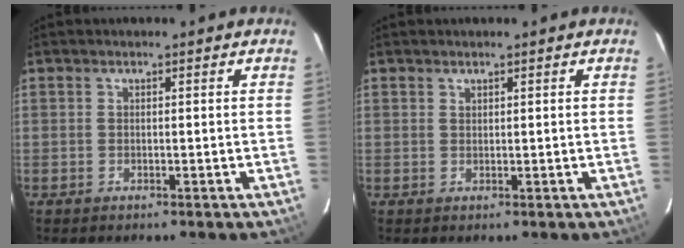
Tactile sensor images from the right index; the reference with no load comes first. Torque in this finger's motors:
{"motor_torque": [-0.16, 0.21, -0.05, 0.00]}